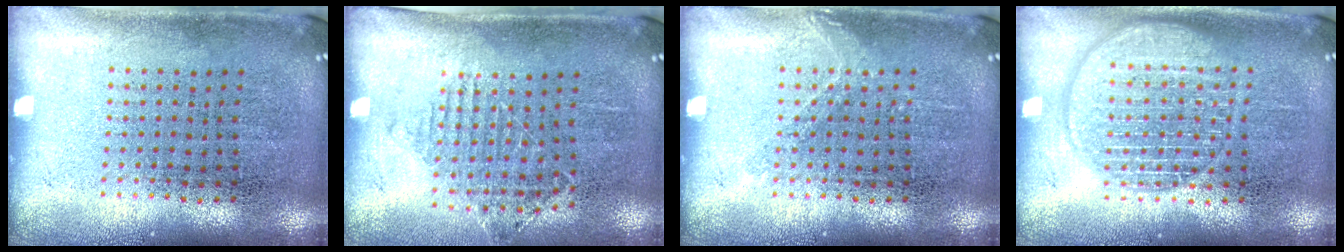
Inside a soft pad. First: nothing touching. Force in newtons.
{"total": 1.2, "press": 1.1, "slide": 0.4}
{"total": 0.9, "press": 0.8, "slide": 0.3}
{"total": 3.3, "press": 3.3, "slide": 0.4}